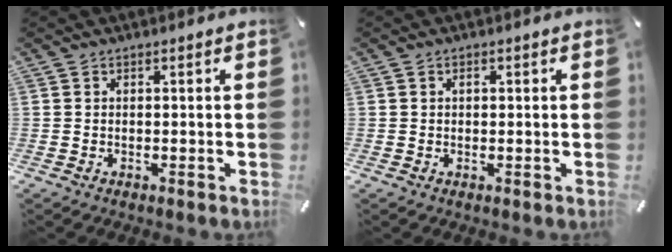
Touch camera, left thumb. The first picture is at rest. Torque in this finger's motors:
{"motor_torque": [-0.31, 0.06, -0.13, 0.10, 0.01]}